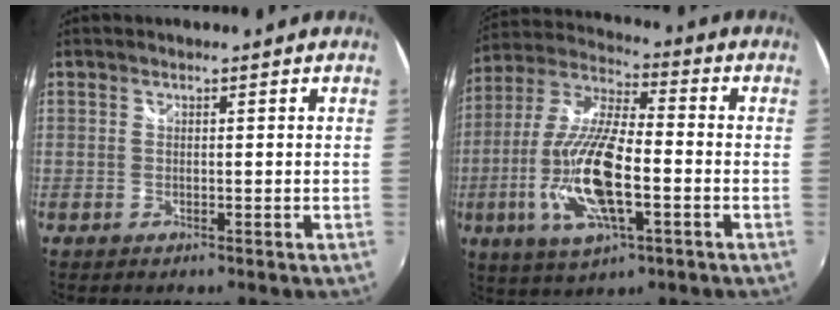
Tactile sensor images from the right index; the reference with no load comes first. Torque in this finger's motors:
{"motor_torque": [2.14, 0.00, 1.05, 0.21]}